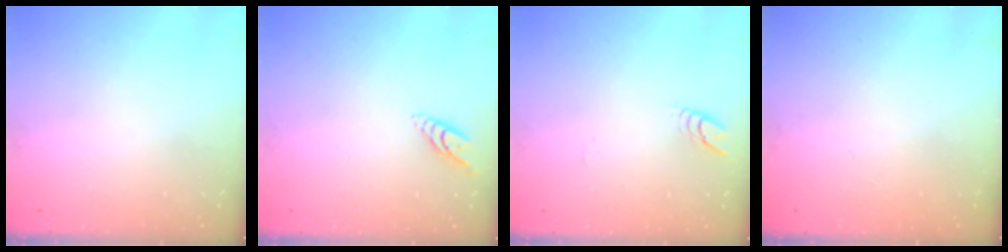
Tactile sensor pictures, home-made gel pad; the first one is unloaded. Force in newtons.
{"total": 6.2, "press": 6.2, "slide": 0.7}
{"total": 4.4, "press": 4.3, "slide": 0.4}
{"total": 0.0}